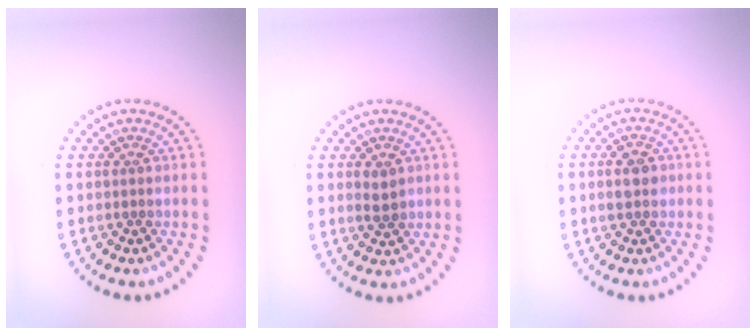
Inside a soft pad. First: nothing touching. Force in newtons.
{"total": 1.6, "press": 1.6, "slide": 0.2}
{"total": 2.2, "press": 2.2, "slide": 0.1}